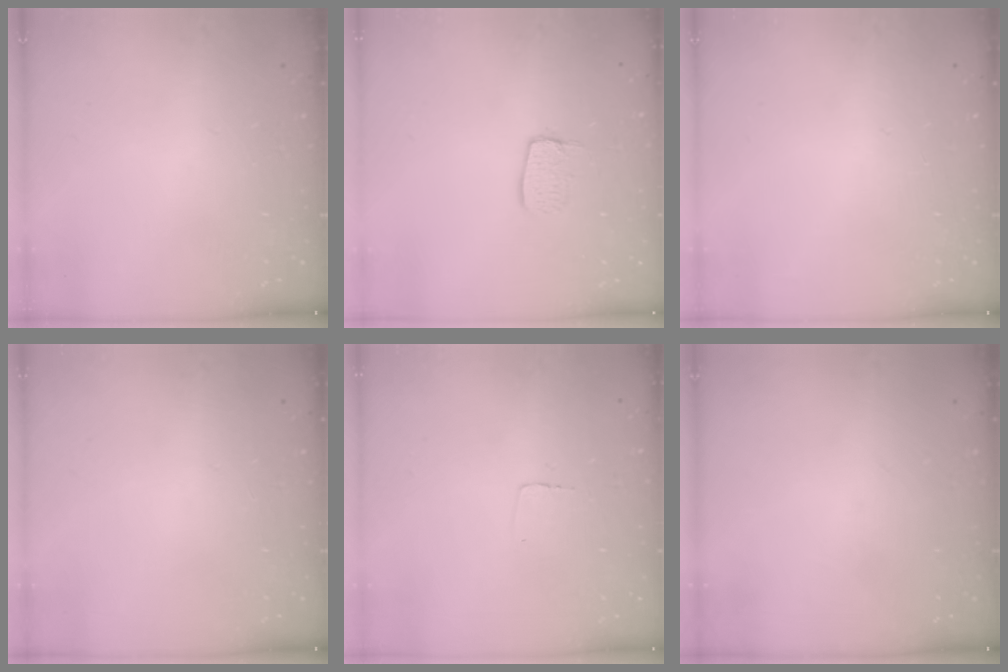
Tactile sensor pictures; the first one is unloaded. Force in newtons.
{"total": 7.0, "press": 7.0, "slide": 0.5}
{"total": 0.0}
{"total": 0.0}
{"total": 2.3, "press": 2.3, "slide": 0.1}
{"total": 0.0}